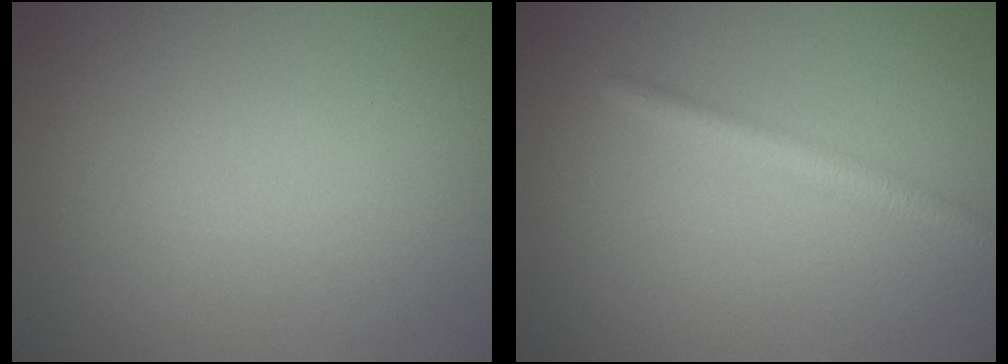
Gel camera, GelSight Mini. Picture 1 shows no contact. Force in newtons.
{"total": 2.2, "press": 2.2, "slide": 0.0}